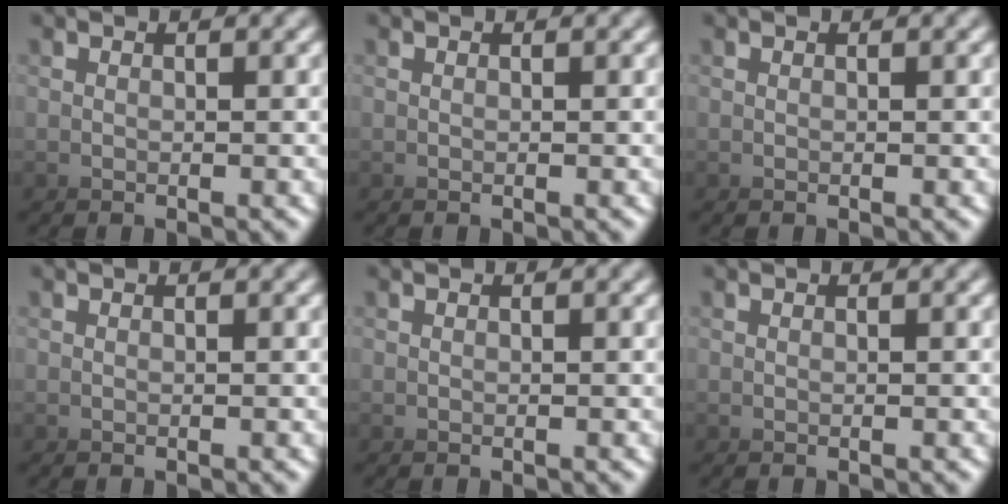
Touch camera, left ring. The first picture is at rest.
{"total": 0.0}
{"total": 0.0}
{"total": 0.0}
{"total": 0.0}
{"total": 0.0}